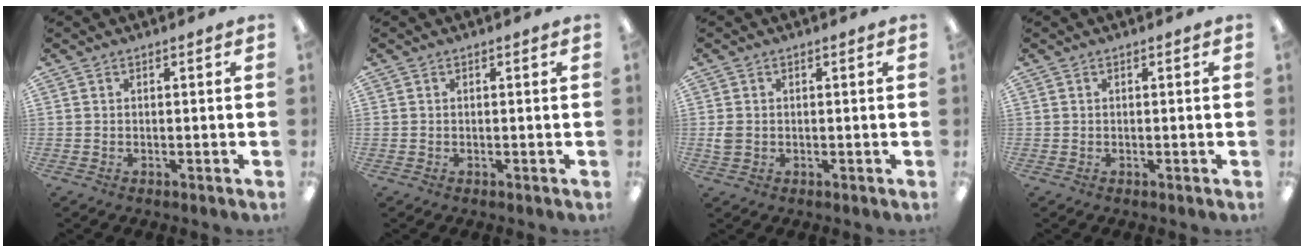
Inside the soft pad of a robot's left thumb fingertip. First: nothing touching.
{"total": 0.0}
{"total": 2.3, "force": [0.0, 1.9, 1.3], "torque": [-0.016, 0.003, -0.002]}
{"total": 0.0}